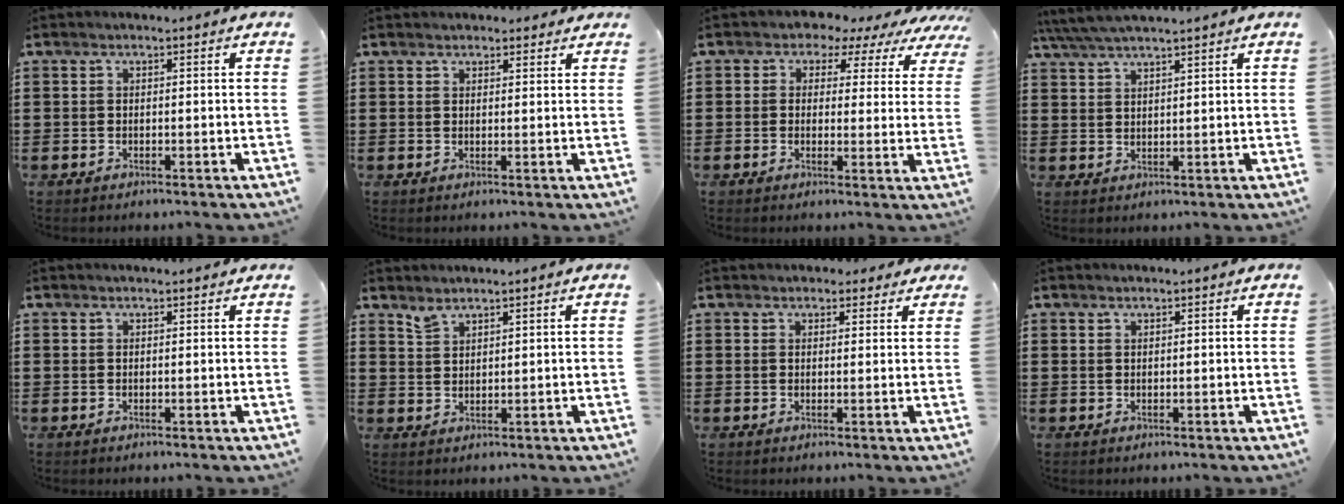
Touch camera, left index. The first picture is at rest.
{"total": 2.0, "force": [1.9, 0.7, 0.2], "torque": [0.000, 0.000, 0.034]}
{"total": 3.3, "force": [2.3, 2.2, 0.9], "torque": [-0.031, -0.015, 0.032]}
{"total": 3.8, "force": [3.5, -0.1, 1.5], "torque": [-0.039, -0.007, 0.063]}
{"total": 0.7, "force": [0.7, 0.0, 0.2], "torque": [-0.006, 0.000, 0.014]}
{"total": 2.2, "force": [2.1, 0.5, 0.5], "torque": [-0.014, 0.001, 0.041]}
{"total": 2.3, "force": [2.1, 1.0, 0.2], "torque": [-0.004, 0.000, 0.036]}
{"total": 0.7, "force": [0.7, 0.1, 0.2], "torque": [-0.005, -0.001, 0.014]}